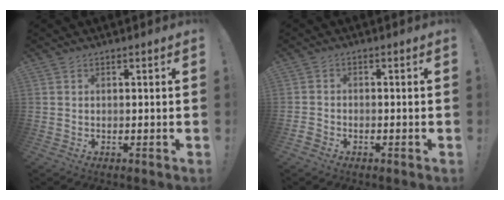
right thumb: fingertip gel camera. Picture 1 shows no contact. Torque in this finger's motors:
{"motor_torque": [0.35, 0.20, 0.02, -0.30, 0.03]}